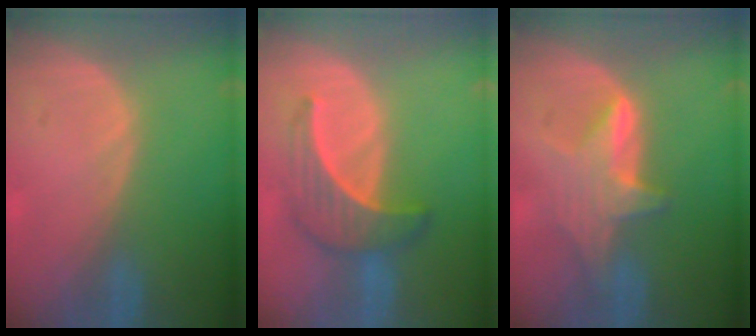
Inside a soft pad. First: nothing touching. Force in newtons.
{"total": 6.6, "press": 6.3, "slide": 2.0}
{"total": 6.0, "press": 5.9, "slide": 0.9}